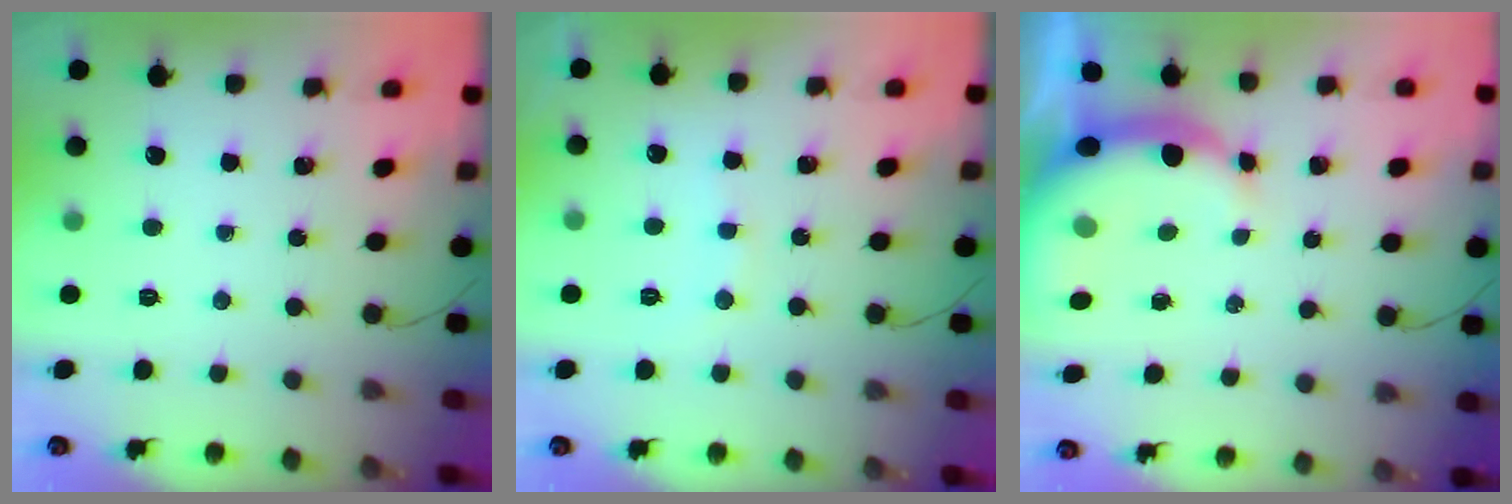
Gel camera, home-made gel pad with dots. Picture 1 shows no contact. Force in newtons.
{"total": 6.8, "press": 6.7, "slide": 1.4}
{"total": 8.6, "press": 8.5, "slide": 1.8}